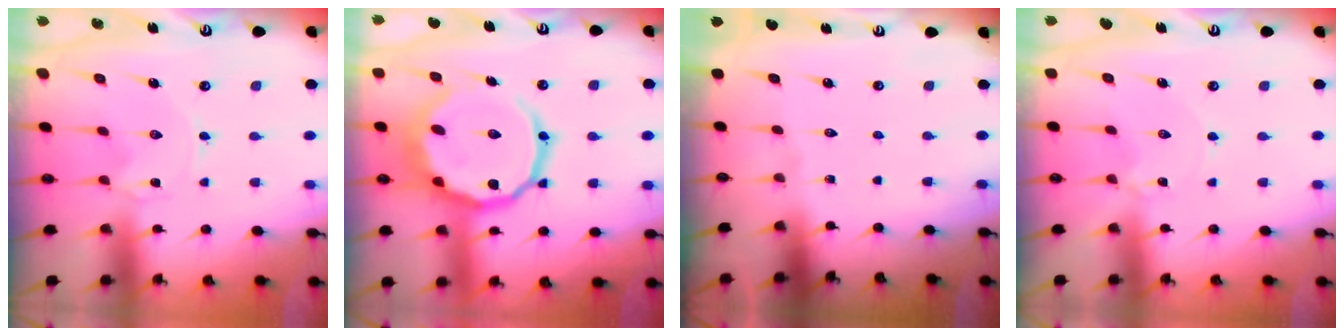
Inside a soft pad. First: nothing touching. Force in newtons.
{"total": 18.3, "press": 18.2, "slide": 2.2}
{"total": 0.0}
{"total": 2.2, "press": 2.2, "slide": 0.2}